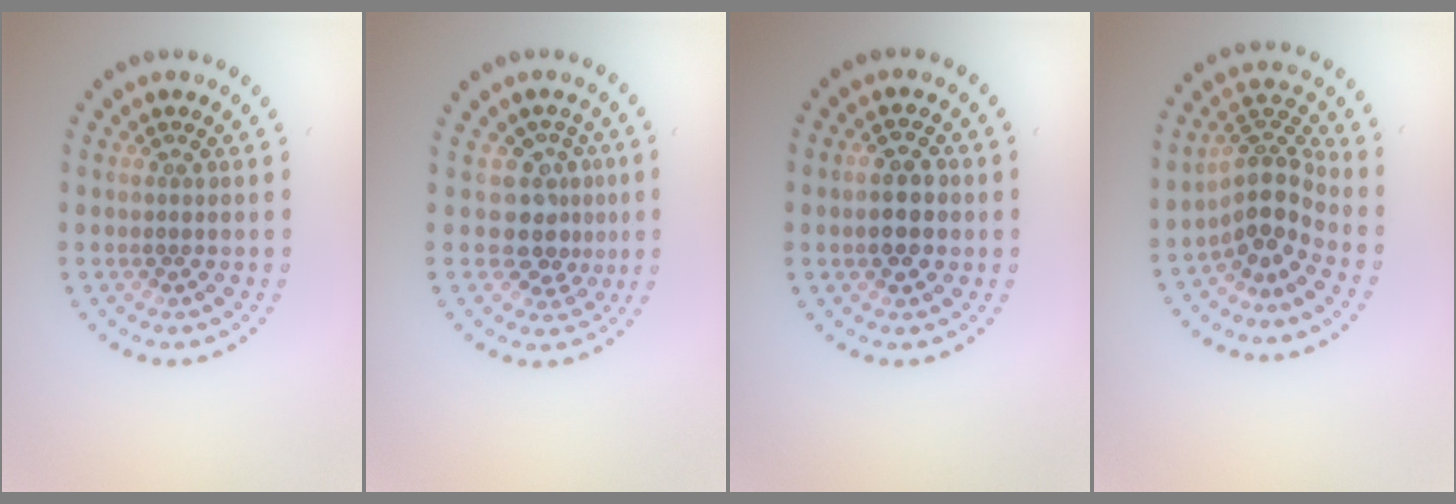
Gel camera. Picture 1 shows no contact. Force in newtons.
{"total": 3.3, "press": 2.5, "slide": 2.1}
{"total": 3.1, "press": 3.1, "slide": 0.3}
{"total": 4.0, "press": 2.8, "slide": 2.8}